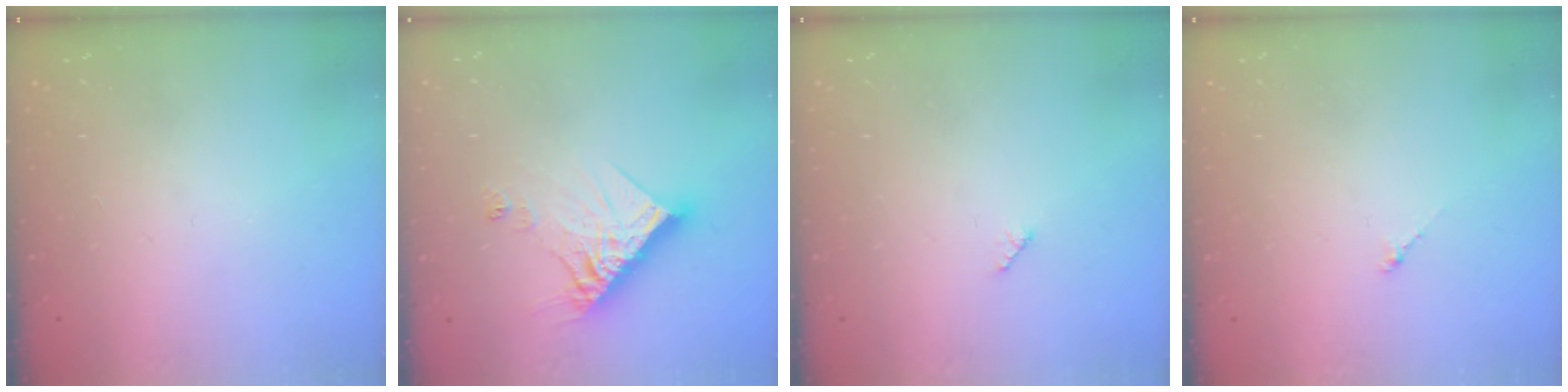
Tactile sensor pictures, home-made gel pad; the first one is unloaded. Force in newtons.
{"total": 13.5, "press": 13.5, "slide": 1.1}
{"total": 3.2, "press": 3.2, "slide": 0.4}
{"total": 0.8, "press": 0.6, "slide": 0.4}